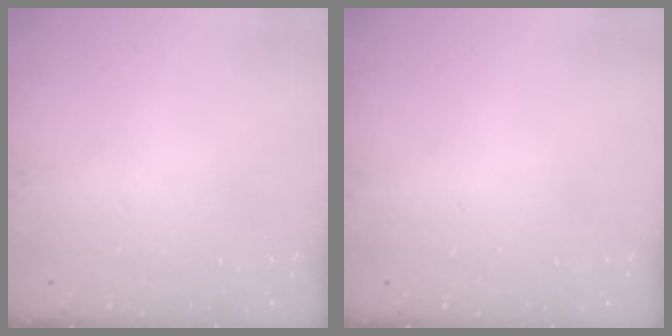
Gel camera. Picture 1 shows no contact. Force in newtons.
{"total": 0.0}